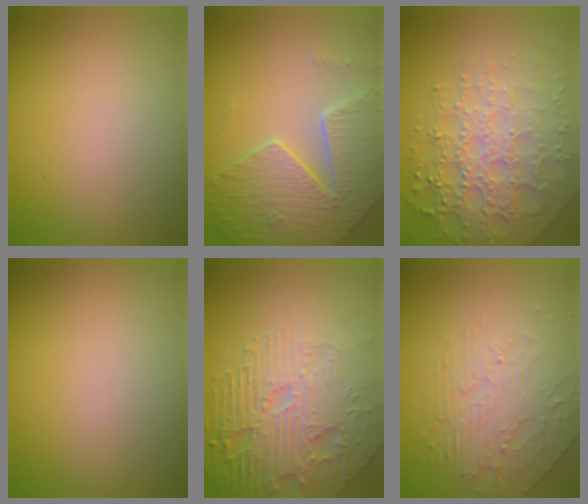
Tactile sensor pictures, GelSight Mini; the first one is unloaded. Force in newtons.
{"total": 6.9, "press": 5.3, "slide": 4.4}
{"total": 7.3, "press": 5.2, "slide": 5.1}
{"total": 0.0}
{"total": 7.9, "press": 5.7, "slide": 5.4}
{"total": 4.5, "press": 3.3, "slide": 3.0}